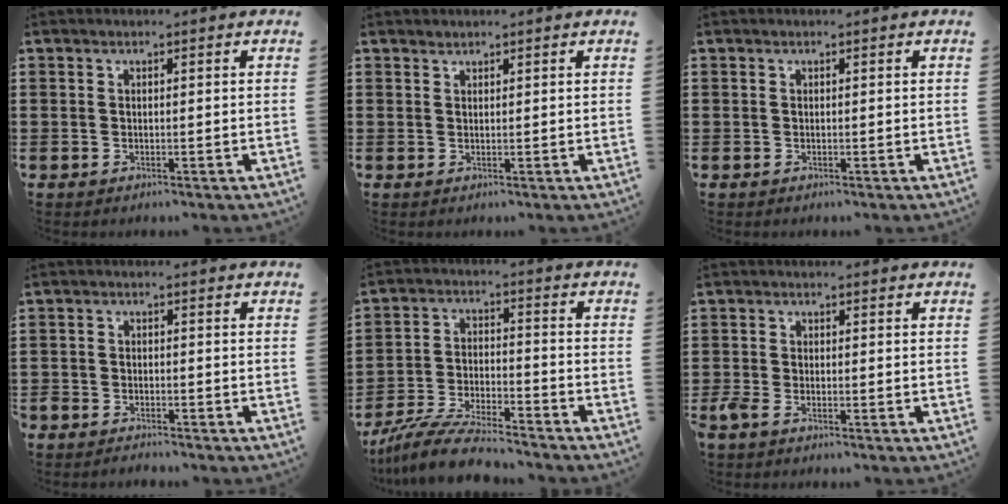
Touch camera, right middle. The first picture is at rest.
{"total": 1.0, "force": [0.9, 0.3, -0.1], "torque": [0.000, 0.000, 0.018]}
{"total": 0.0}
{"total": 2.2, "force": [-2.2, 0.3, -0.2], "torque": [-0.002, 0.001, -0.049]}
{"total": 8.6, "force": [-7.9, 0.9, 3.2], "torque": [-0.070, 0.010, -0.157]}
{"total": 1.5, "force": [-1.1, 0.4, 1.0], "torque": [-0.041, -0.008, -0.028]}